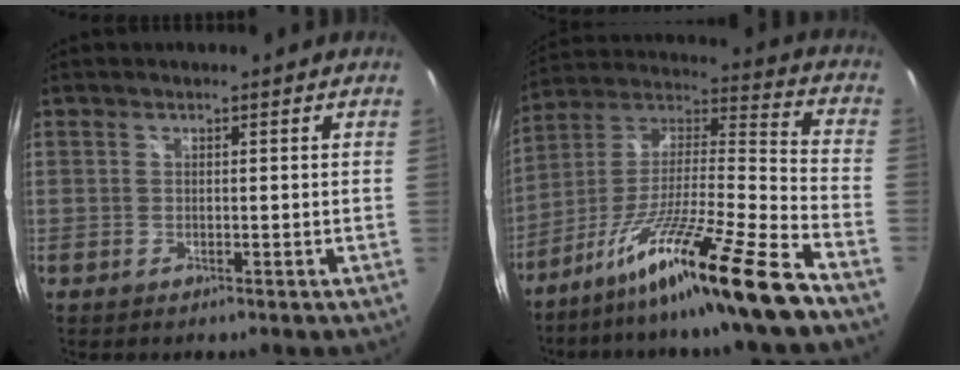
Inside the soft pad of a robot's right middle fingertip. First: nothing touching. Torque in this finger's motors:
{"motor_torque": [2.14, 0.00, 0.42, 0.21]}